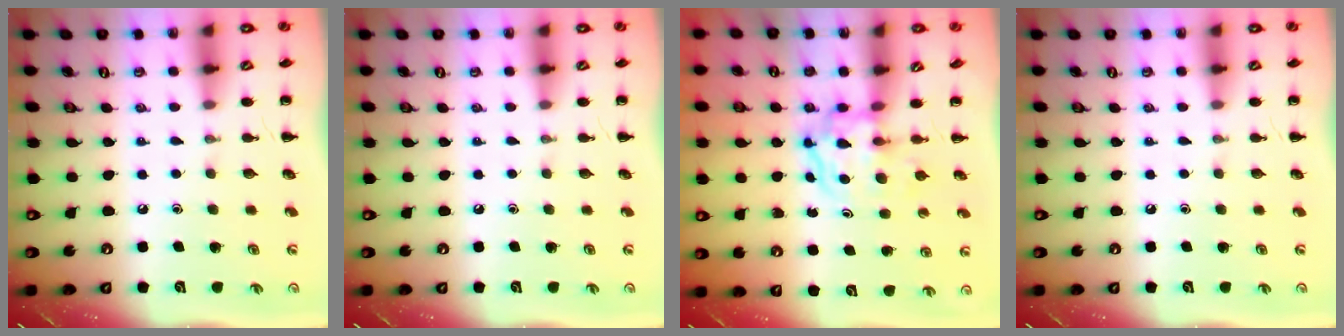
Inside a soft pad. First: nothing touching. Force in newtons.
{"total": 0.0}
{"total": 3.8, "press": 3.8, "slide": 0.5}
{"total": 0.0}